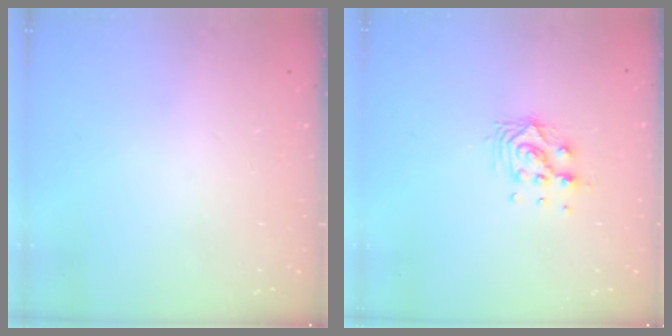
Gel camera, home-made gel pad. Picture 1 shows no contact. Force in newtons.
{"total": 8.6, "press": 8.6, "slide": 0.7}